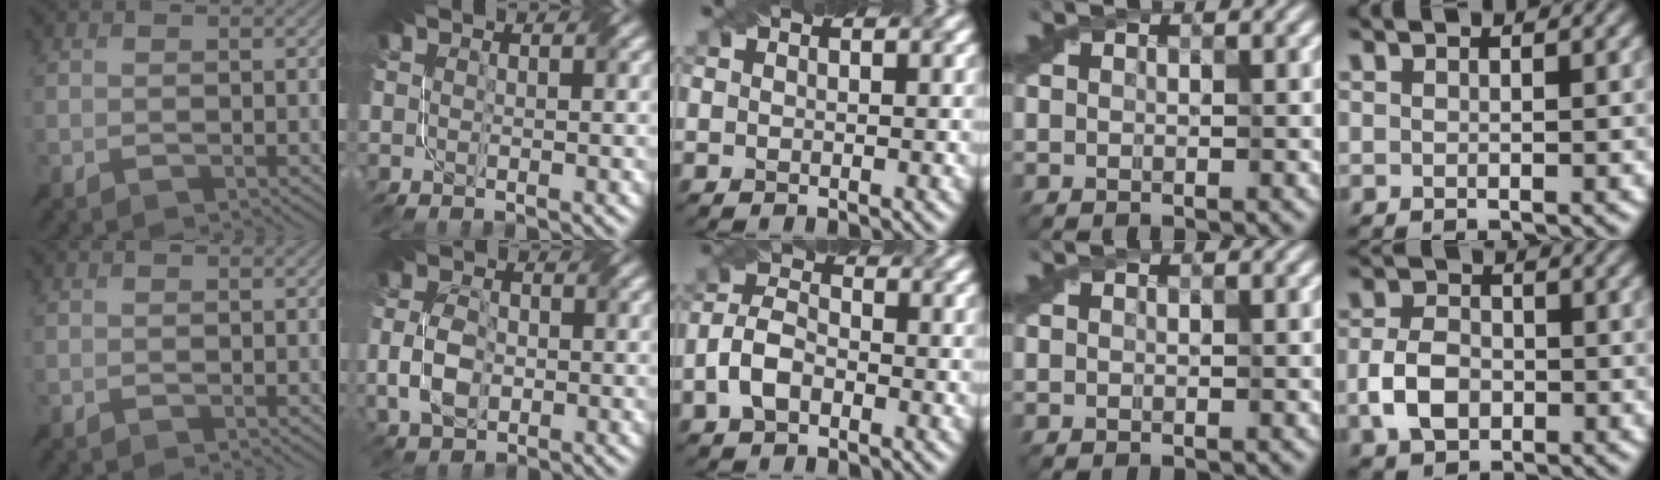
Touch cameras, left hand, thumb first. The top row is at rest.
{"index": {"total": 3.8, "force": [-1.4, 2.3, 2.7], "torque": [-0.060, -0.004, -0.032]}, "middle": {"total": 3.4, "force": [-1.7, 1.9, 2.2], "torque": [-0.052, 0.008, -0.037]}, "little": {"total": 4.0, "force": [-1.1, 2.8, 2.6], "torque": [-0.056, -0.001, -0.027]}}